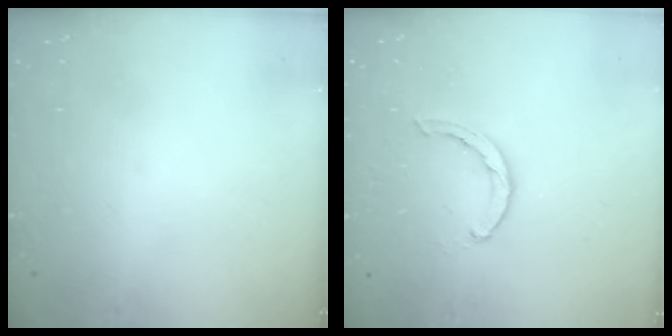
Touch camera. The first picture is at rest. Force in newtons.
{"total": 2.4, "press": 2.4, "slide": 0.4}